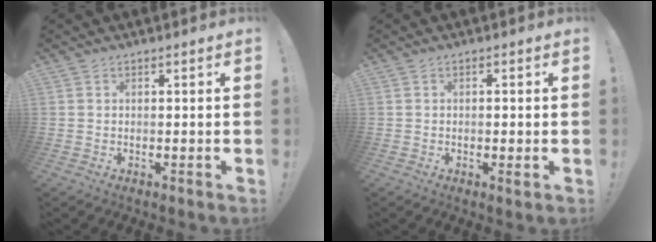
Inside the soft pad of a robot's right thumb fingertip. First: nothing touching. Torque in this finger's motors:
{"motor_torque": [0.05, -0.15, 0.00, -0.13, -0.09]}